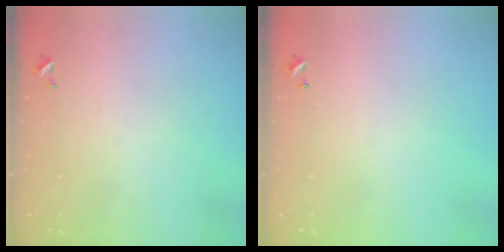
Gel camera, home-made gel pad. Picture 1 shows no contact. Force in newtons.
{"total": 0.0}